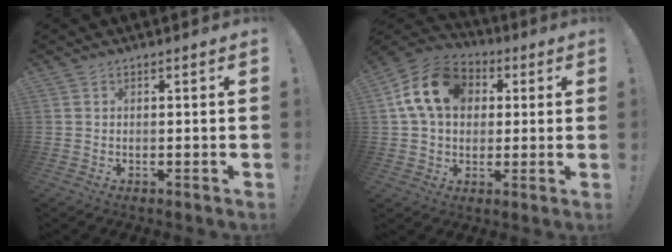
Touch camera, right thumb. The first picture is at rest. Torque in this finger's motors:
{"motor_torque": [1.76, 2.21, 1.38, 0.15, 0.13]}